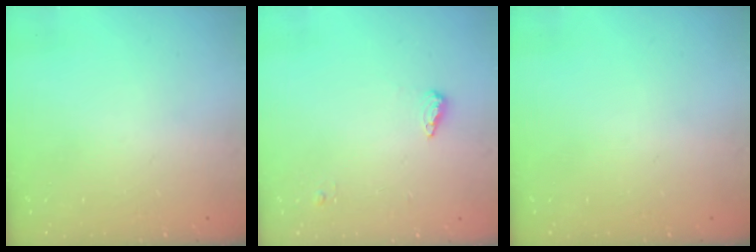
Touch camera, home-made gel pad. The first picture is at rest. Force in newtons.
{"total": 5.0, "press": 4.9, "slide": 1.1}
{"total": 0.0}